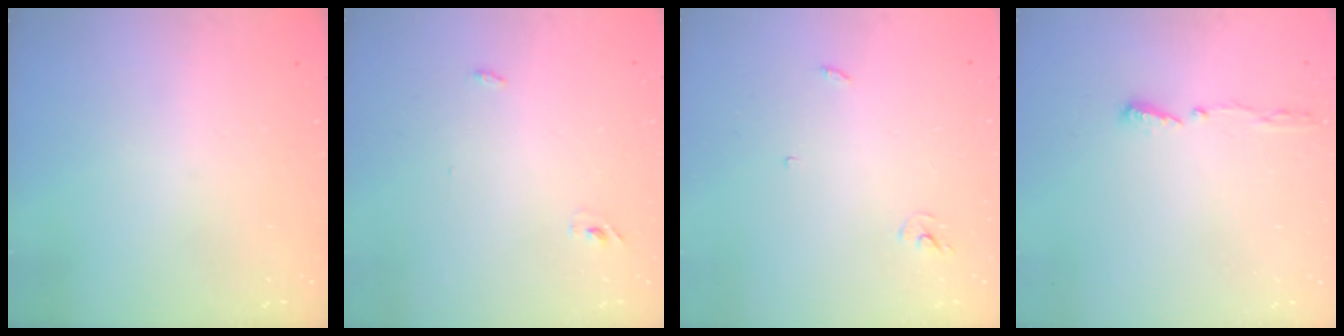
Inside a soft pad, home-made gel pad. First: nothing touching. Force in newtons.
{"total": 3.0, "press": 2.8, "slide": 1.1}
{"total": 2.4, "press": 2.4, "slide": 0.2}
{"total": 4.9, "press": 4.8, "slide": 1.2}